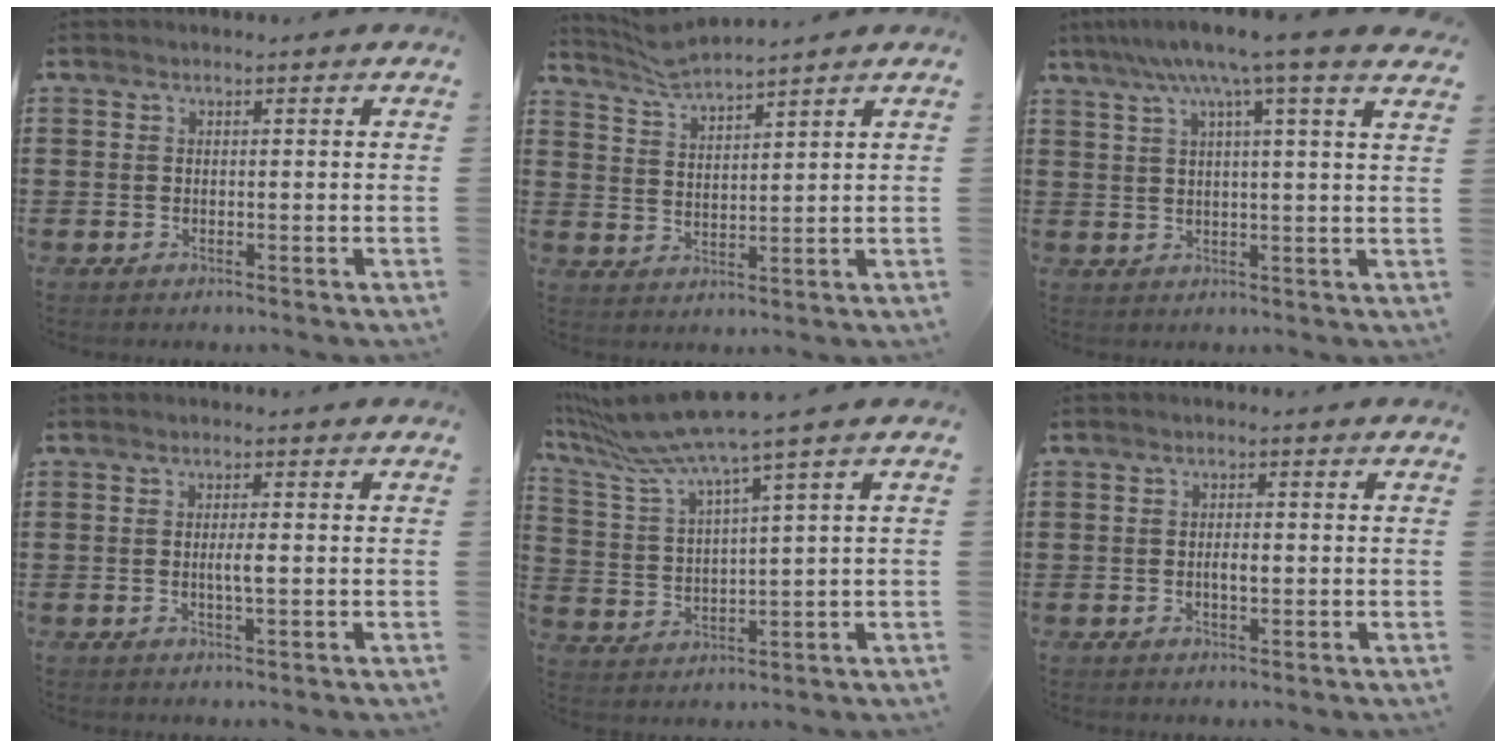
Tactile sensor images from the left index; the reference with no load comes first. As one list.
[{"total": 4.6, "force": [4.4, -0.1, 1.4], "torque": [-0.041, -0.015, 0.080]}, {"total": 7.8, "force": [5.4, -0.3, 5.6], "torque": [-0.125, -0.012, 0.089]}, {"total": 2.3, "force": [-0.1, 0.3, 2.3], "torque": [-0.043, -0.002, -0.003]}, {"total": 7.1, "force": [5.7, -0.7, 4.2], "torque": [-0.116, -0.043, 0.093]}, {"total": 2.0, "force": [-0.2, 0.7, 1.9], "torque": [-0.036, 0.001, -0.004]}]